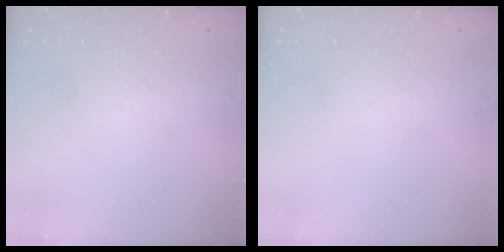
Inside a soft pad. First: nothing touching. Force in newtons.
{"total": 0.0}